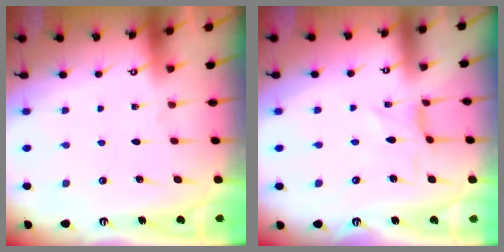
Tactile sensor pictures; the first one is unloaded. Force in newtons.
{"total": 0.0}